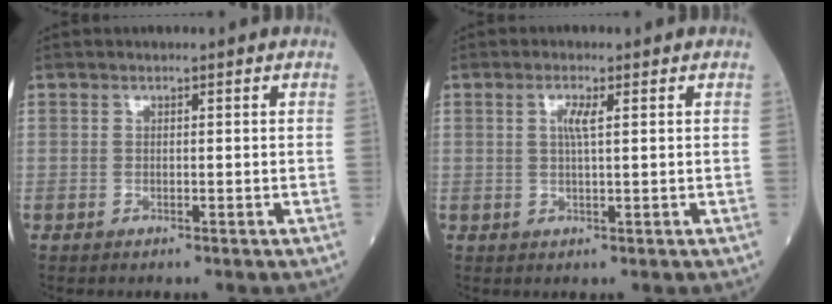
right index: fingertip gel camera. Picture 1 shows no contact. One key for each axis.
{"total": 2.3, "fx": 0.7, "fy": 0.2, "fz": 2.2, "tx": -0.046, "ty": 0.000, "tz": 0.012}